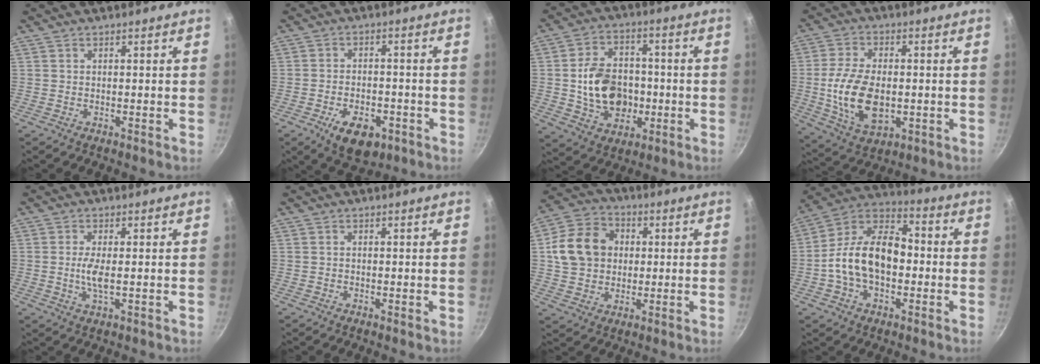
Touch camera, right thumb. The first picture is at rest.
{"total": 9.6, "force": [-4.4, 5.4, 6.5], "torque": [-0.082, 0.013, -0.061]}
{"total": 14.1, "force": [-1.3, 10.8, 9.0], "torque": [-0.119, 0.019, -0.015]}
{"total": 14.0, "force": [-1.3, 8.3, 11.2], "torque": [-0.206, 0.000, -0.018]}
{"total": 3.5, "force": [-0.1, 0.9, 3.4], "torque": [-0.077, -0.003, -0.003]}
{"total": 0.0}
{"total": 13.2, "force": [1.7, 11.0, 7.1], "torque": [-0.099, 0.016, 0.020]}
{"total": 16.3, "force": [-1.9, 10.5, 12.3], "torque": [-0.183, 0.046, -0.054]}